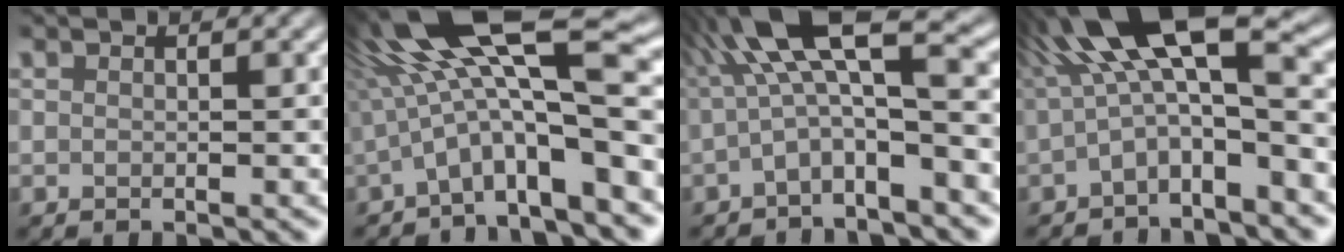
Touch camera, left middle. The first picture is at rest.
{"total": 12.6, "force": [0.3, 2.9, 12.2], "torque": [-0.200, 0.032, 0.006]}
{"total": 8.4, "force": [-0.5, 2.2, 8.1], "torque": [-0.142, 0.034, -0.031]}
{"total": 9.7, "force": [-0.5, 2.9, 9.3], "torque": [-0.161, 0.033, -0.031]}